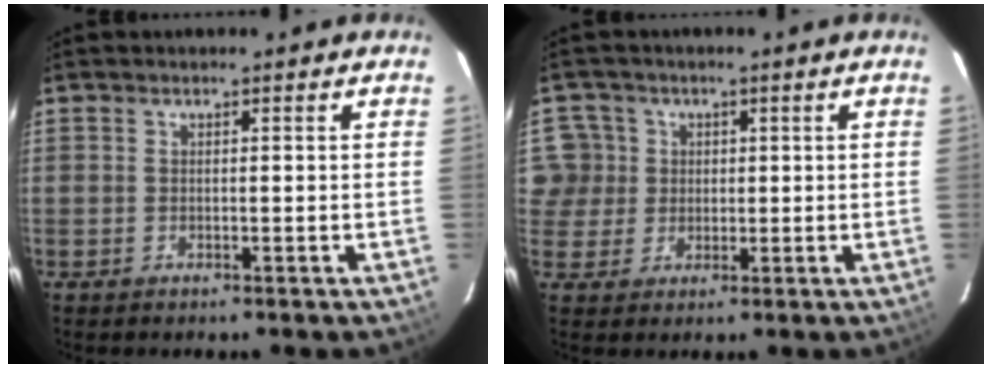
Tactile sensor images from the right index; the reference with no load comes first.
{"total": 5.1, "force": [0.9, 5.0, 0.4], "torque": [0.004, 0.021, 0.016]}